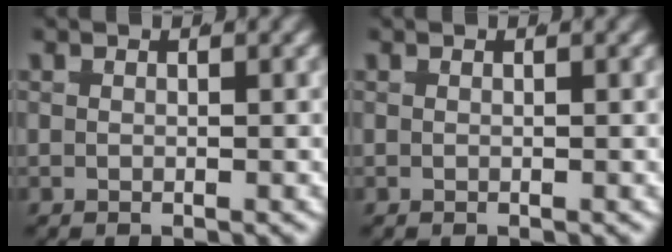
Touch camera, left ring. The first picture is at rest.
{"total": 0.0}